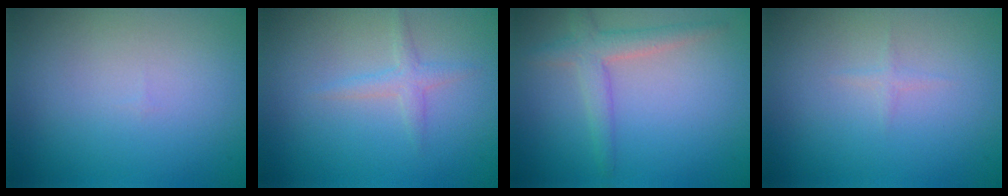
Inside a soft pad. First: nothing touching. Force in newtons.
{"total": 1.5, "press": 1.5, "slide": 0.1}
{"total": 2.8, "press": 2.8, "slide": 0.2}
{"total": 0.6, "press": 0.6, "slide": 0.0}